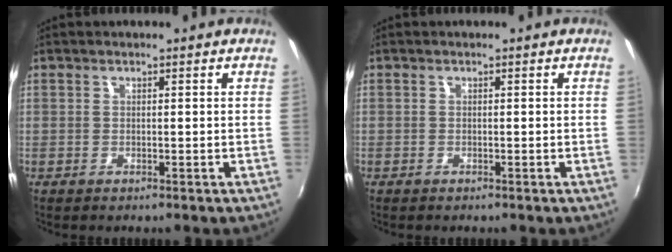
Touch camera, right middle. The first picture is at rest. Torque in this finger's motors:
{"motor_torque": [0.39, -0.36, -0.99, -0.21]}